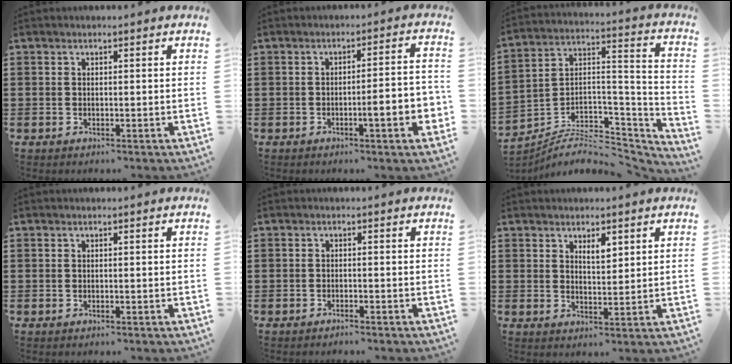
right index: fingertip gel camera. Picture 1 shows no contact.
{"total": 5.6, "force": [-1.8, 0.4, 5.3], "torque": [-0.078, -0.010, -0.031]}
{"total": 6.3, "force": [-5.3, 2.8, 2.1], "torque": [-0.035, 0.001, -0.101]}
{"total": 0.0}
{"total": 1.0, "force": [-1.0, -0.1, 0.2], "torque": [-0.006, 0.000, -0.020]}
{"total": 2.7, "force": [1.9, 1.0, 1.7], "torque": [-0.027, 0.001, 0.031]}